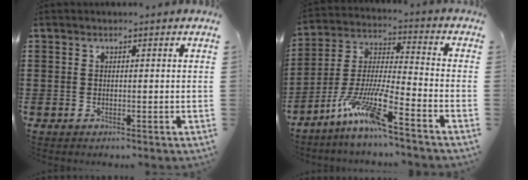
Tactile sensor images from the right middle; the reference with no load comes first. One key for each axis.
{"total": 10.4, "fx": -7.8, "fy": 0.2, "fz": 6.9, "tx": -0.156, "ty": -0.013, "tz": -0.160}